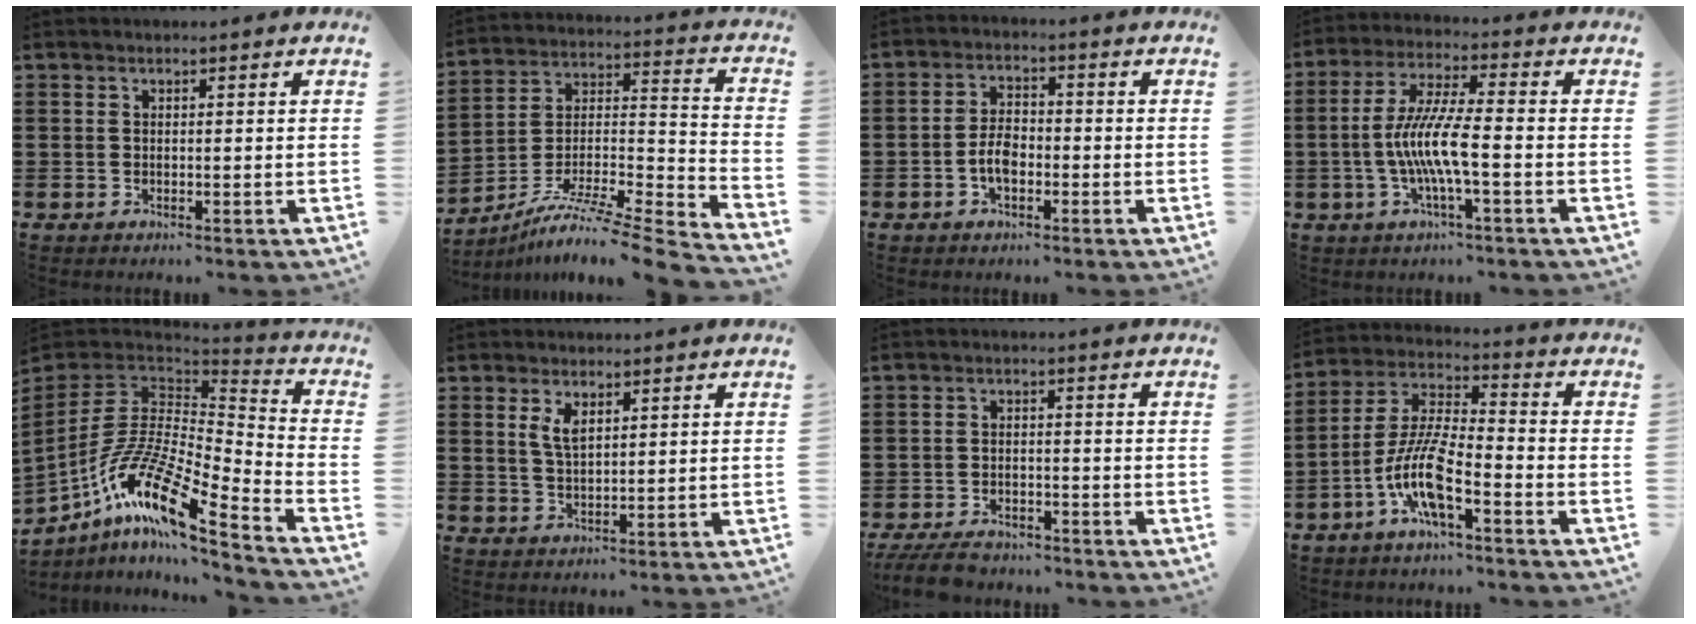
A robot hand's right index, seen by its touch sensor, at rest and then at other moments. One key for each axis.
{"total": 7.8, "fx": -6.2, "fy": 0.5, "fz": 4.6, "tx": -0.081, "ty": -0.008, "tz": -0.127}
{"total": 4.5, "fx": -1.6, "fy": 2.3, "fz": 3.5, "tx": -0.084, "ty": 0.000, "tz": -0.035}
{"total": 8.6, "fx": -2.2, "fy": 0.9, "fz": 8.2, "tx": -0.183, "ty": -0.016, "tz": -0.052}
{"total": 15.3, "fx": -8.9, "fy": 3.8, "fz": 11.9, "tx": -0.259, "ty": -0.004, "tz": -0.181}
{"total": 3.0, "fx": 1.5, "fy": 1.2, "fz": 2.4, "tx": -0.051, "ty": 0.002, "tz": 0.026}
{"total": 4.1, "fx": -3.8, "fy": 1.0, "fz": 1.1, "tx": -0.033, "ty": 0.001, "tz": -0.079}
{"total": 10.1, "fx": -5.2, "fy": 2.3, "fz": 8.4, "tx": -0.201, "ty": -0.014, "tz": -0.105}